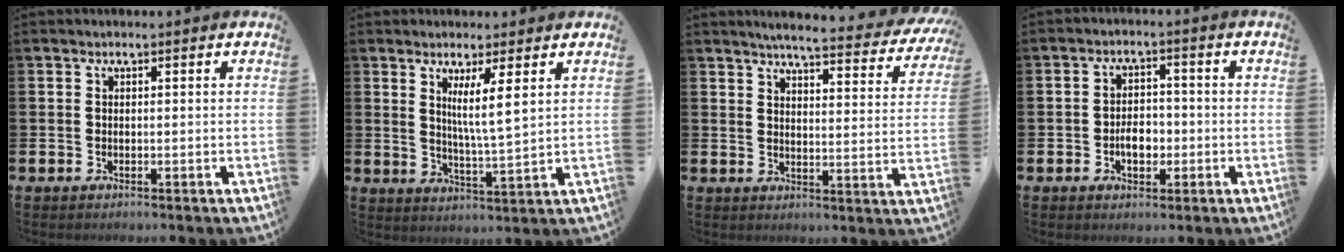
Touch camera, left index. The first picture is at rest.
{"total": 4.9, "force": [3.4, -0.4, 3.5], "torque": [-0.060, -0.029, 0.052]}
{"total": 4.9, "force": [4.5, 0.3, 1.8], "torque": [-0.044, -0.036, 0.071]}
{"total": 3.7, "force": [-1.1, 2.5, 2.6], "torque": [-0.034, -0.002, -0.026]}